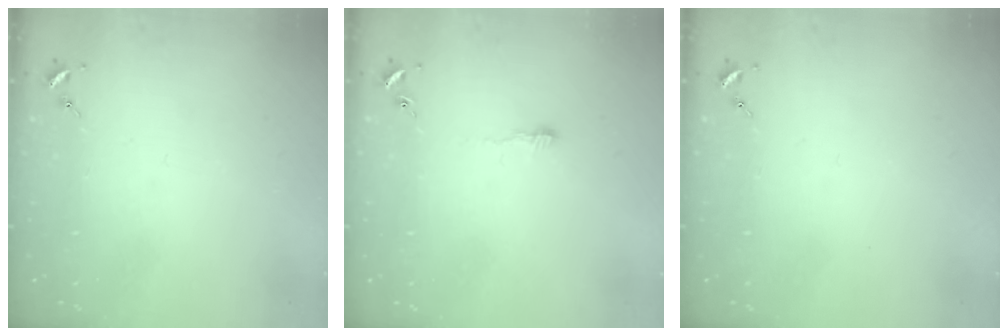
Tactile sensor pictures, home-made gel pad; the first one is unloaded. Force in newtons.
{"total": 3.0, "press": 3.0, "slide": 0.3}
{"total": 0.0}